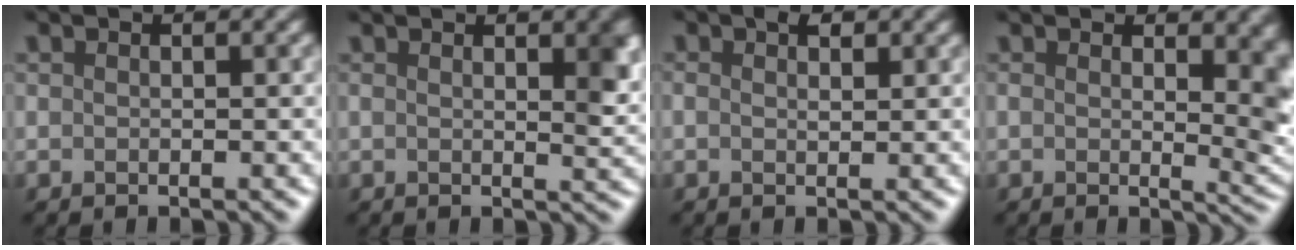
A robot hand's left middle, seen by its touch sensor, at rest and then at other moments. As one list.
[{"total": 3.3, "force": [1.0, 0.5, 3.1], "torque": [-0.025, 0.015, 0.016]}, {"total": 0.9, "force": [0.2, -0.8, -0.3], "torque": [-0.007, 0.002, 0.014]}, {"total": 8.0, "force": [1.6, 2.9, 7.3], "torque": [-0.056, 0.019, 0.022]}]